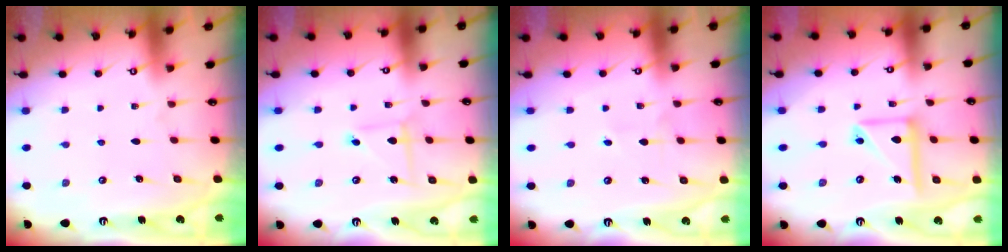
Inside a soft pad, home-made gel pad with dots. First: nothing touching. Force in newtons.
{"total": 2.4, "press": 2.4, "slide": 0.2}
{"total": 1.5, "press": 1.5, "slide": 0.1}
{"total": 13.3, "press": 13.3, "slide": 1.5}